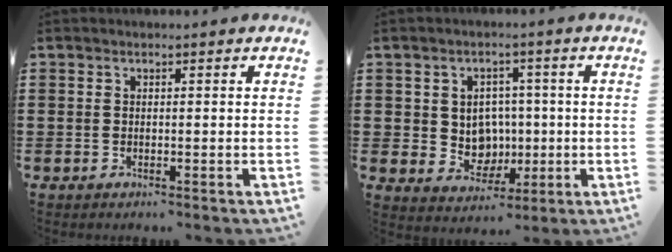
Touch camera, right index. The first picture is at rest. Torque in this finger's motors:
{"motor_torque": [2.10, 0.04, 0.03, -0.07]}